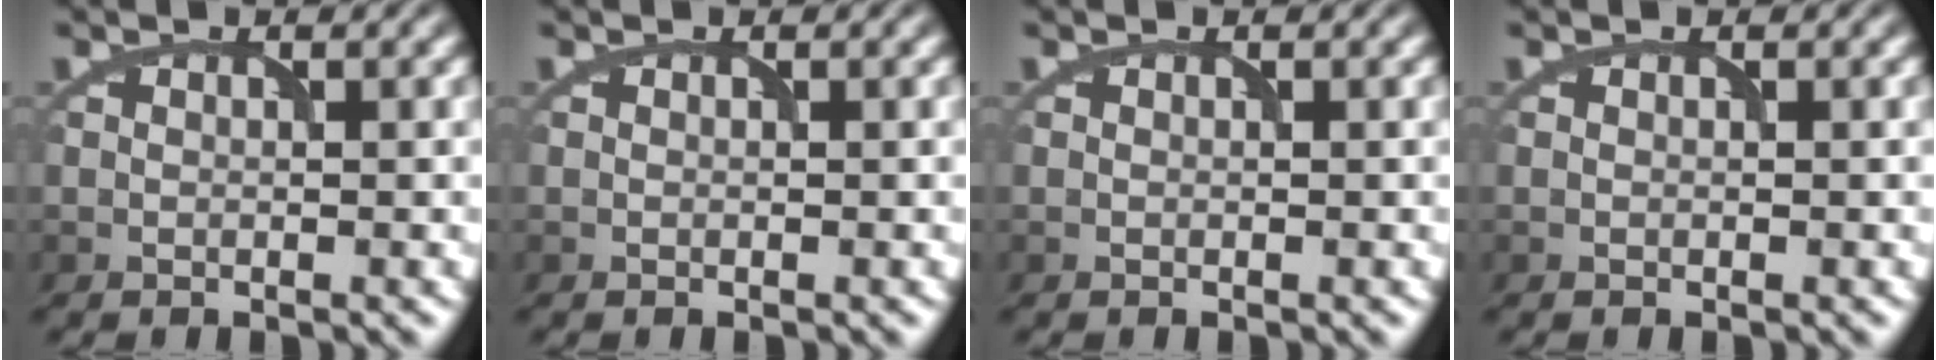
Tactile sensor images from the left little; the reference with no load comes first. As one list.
[{"total": 0.0}, {"total": 0.0}, {"total": 0.0}]